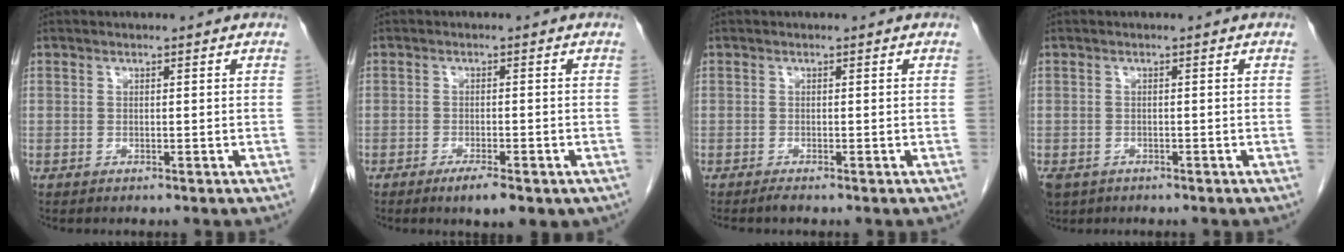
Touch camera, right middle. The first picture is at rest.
{"total": 4.8, "force": [-2.9, 1.2, 3.7], "torque": [-0.053, -0.007, -0.036]}
{"total": 0.7, "force": [-0.6, -0.1, 0.3], "torque": [-0.008, -0.001, -0.011]}
{"total": 5.0, "force": [-3.1, 3.6, 1.7], "torque": [-0.038, -0.004, -0.049]}